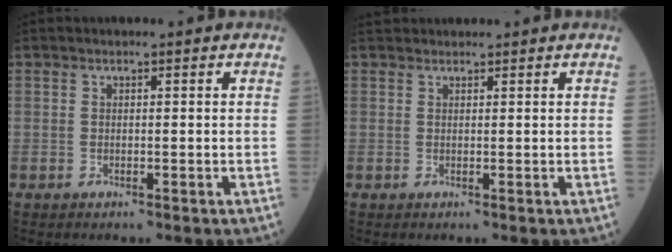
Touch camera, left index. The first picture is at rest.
{"total": 3.1, "force": [2.9, 0.6, 0.5], "torque": [-0.005, 0.035, 0.048]}